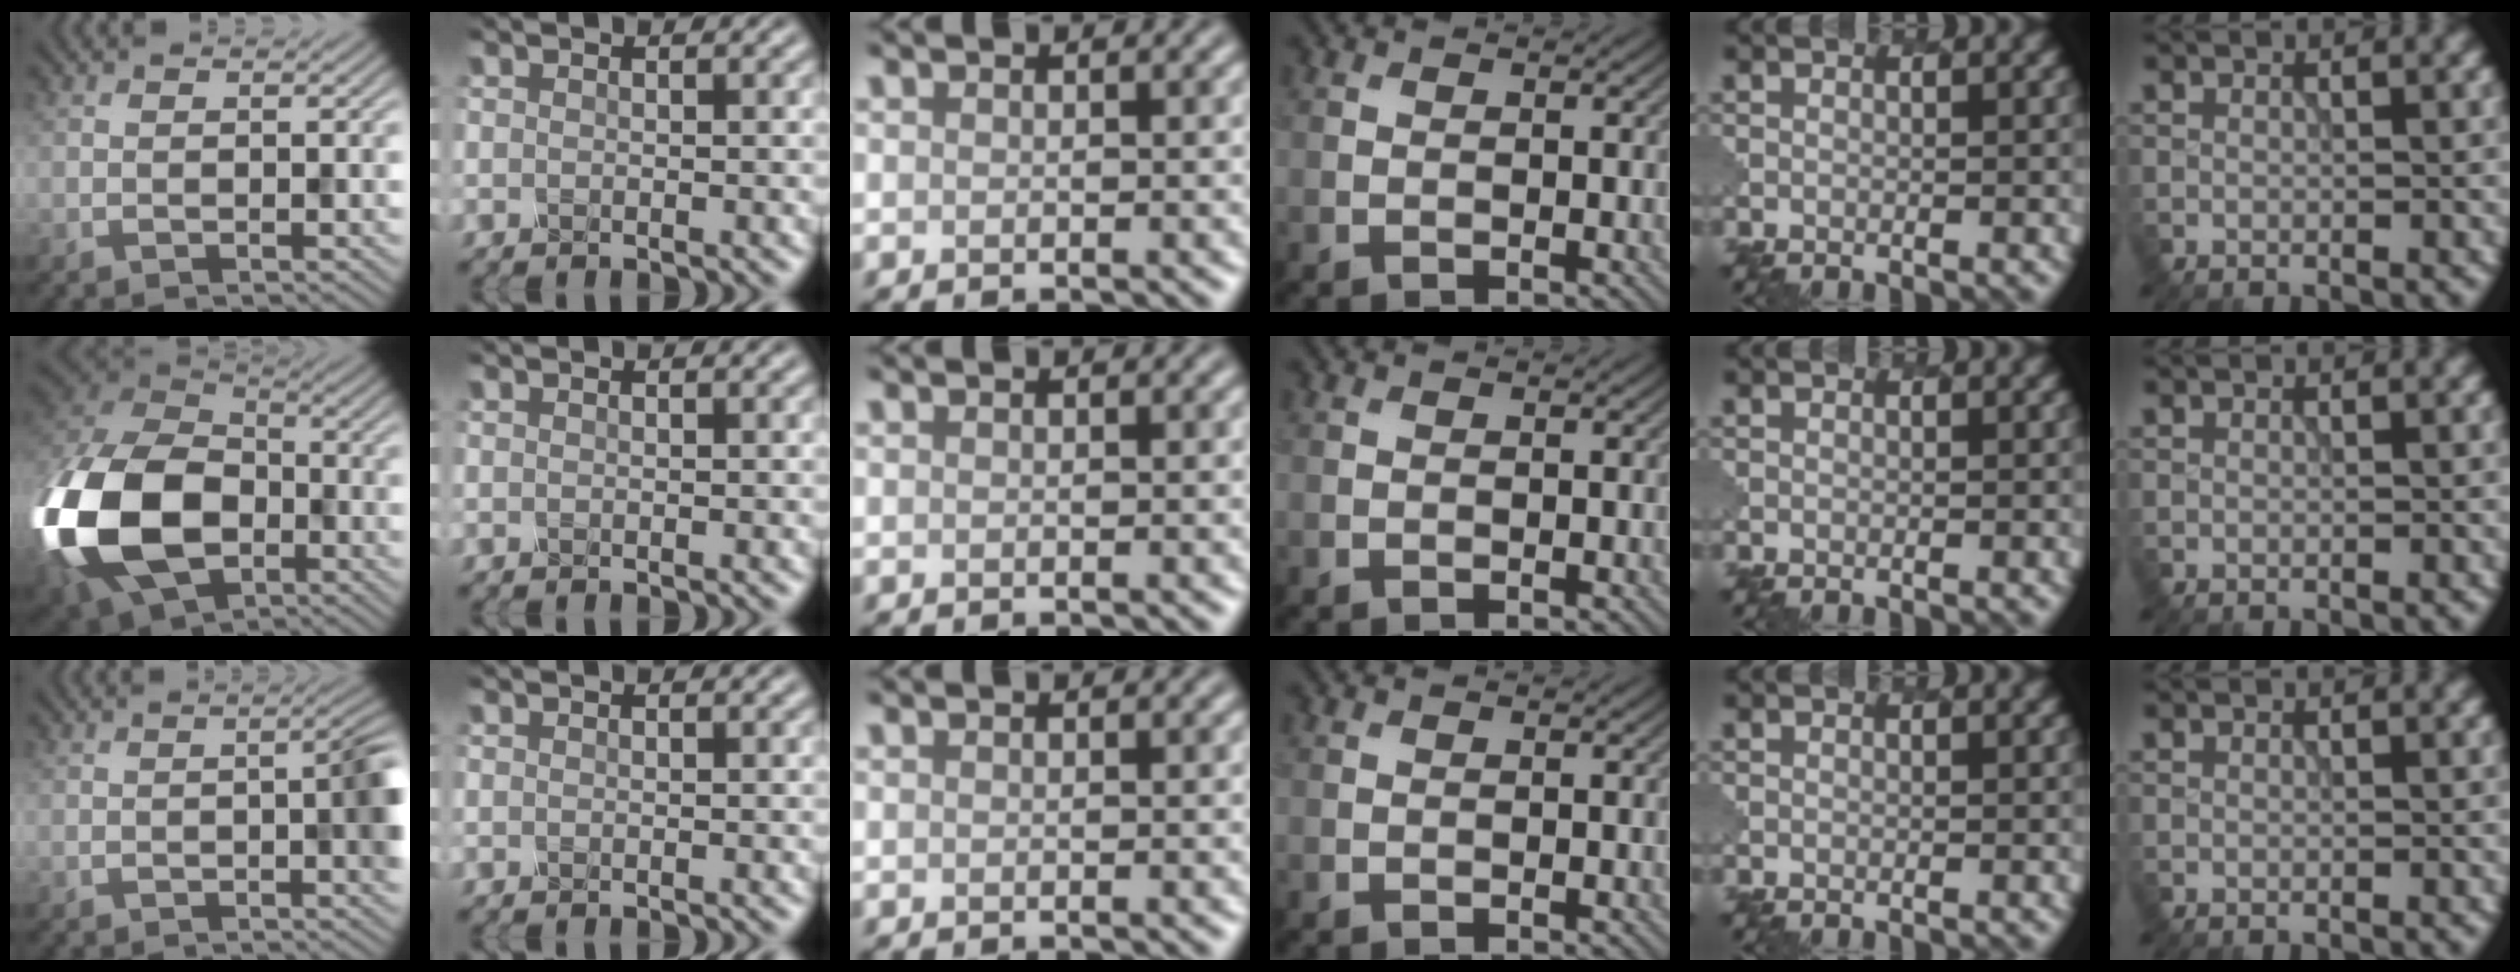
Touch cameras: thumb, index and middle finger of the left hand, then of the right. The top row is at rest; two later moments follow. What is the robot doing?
{"motion": "dispense", "object": "spray bottle"}